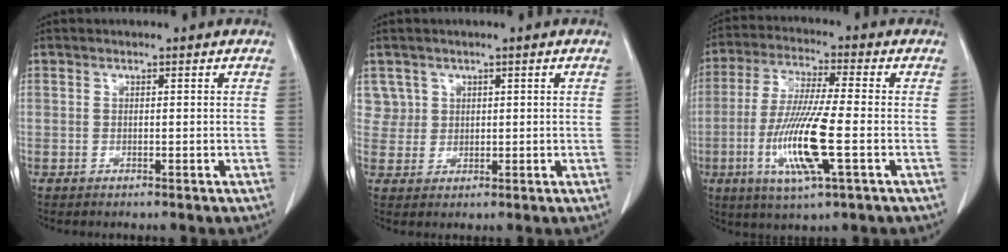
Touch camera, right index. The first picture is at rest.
{"total": 3.3, "force": [1.6, 2.8, -0.5], "torque": [0.027, 0.006, 0.027]}
{"total": 12.7, "force": [-3.4, 0.7, 12.2], "torque": [-0.252, -0.018, -0.067]}